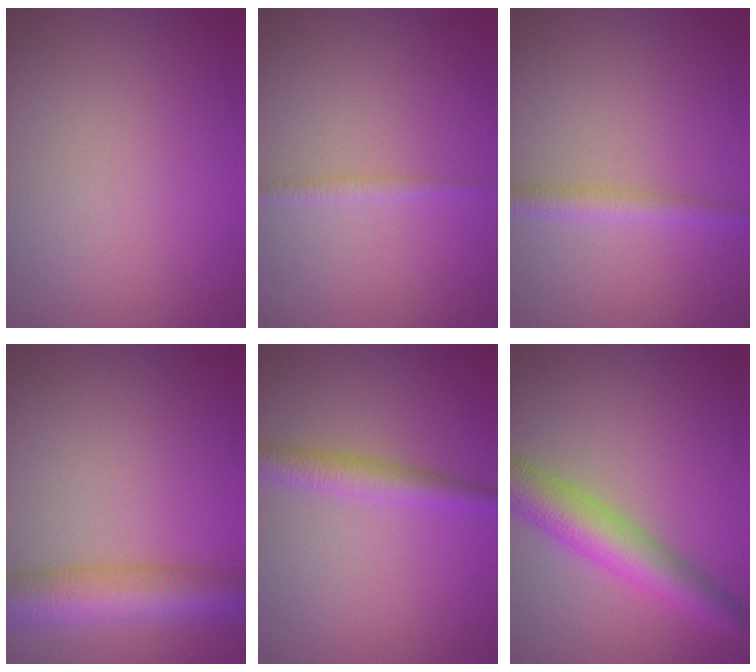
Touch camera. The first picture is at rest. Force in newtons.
{"total": 1.0, "press": 1.0, "slide": 0.0}
{"total": 2.1, "press": 2.1, "slide": 0.1}
{"total": 7.0, "press": 6.9, "slide": 0.4}
{"total": 2.9, "press": 2.9, "slide": 0.0}
{"total": 6.2, "press": 6.2, "slide": 0.1}